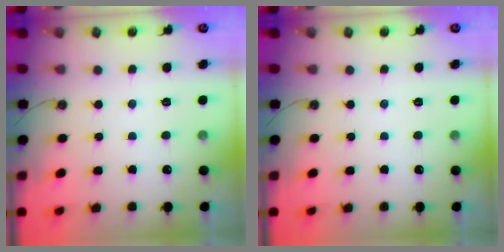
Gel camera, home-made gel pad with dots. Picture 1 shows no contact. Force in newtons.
{"total": 0.0}